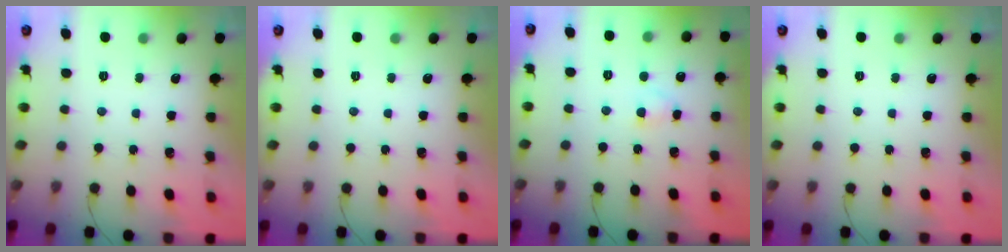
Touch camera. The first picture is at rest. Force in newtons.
{"total": 0.0}
{"total": 2.3, "press": 2.1, "slide": 1.0}
{"total": 0.0}